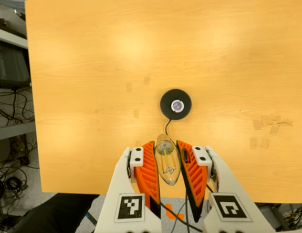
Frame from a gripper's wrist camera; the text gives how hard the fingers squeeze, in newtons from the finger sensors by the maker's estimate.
{"total": 18.9, "left": 20.2, "right": 17.6}